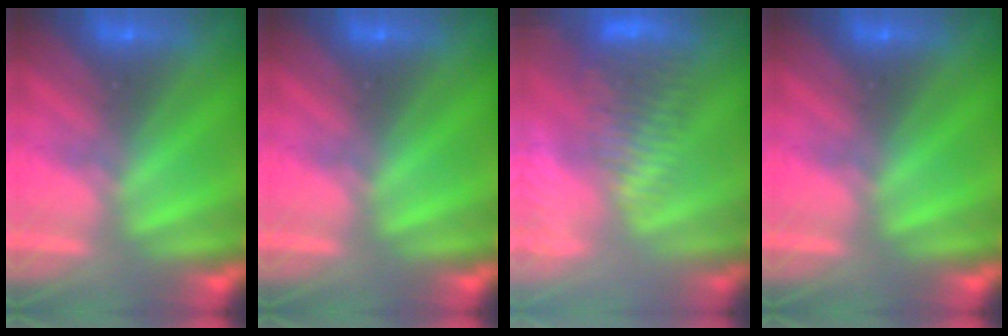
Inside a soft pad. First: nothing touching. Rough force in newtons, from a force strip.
{"total": 0.0}
{"total": 3.7}
{"total": 0.0}